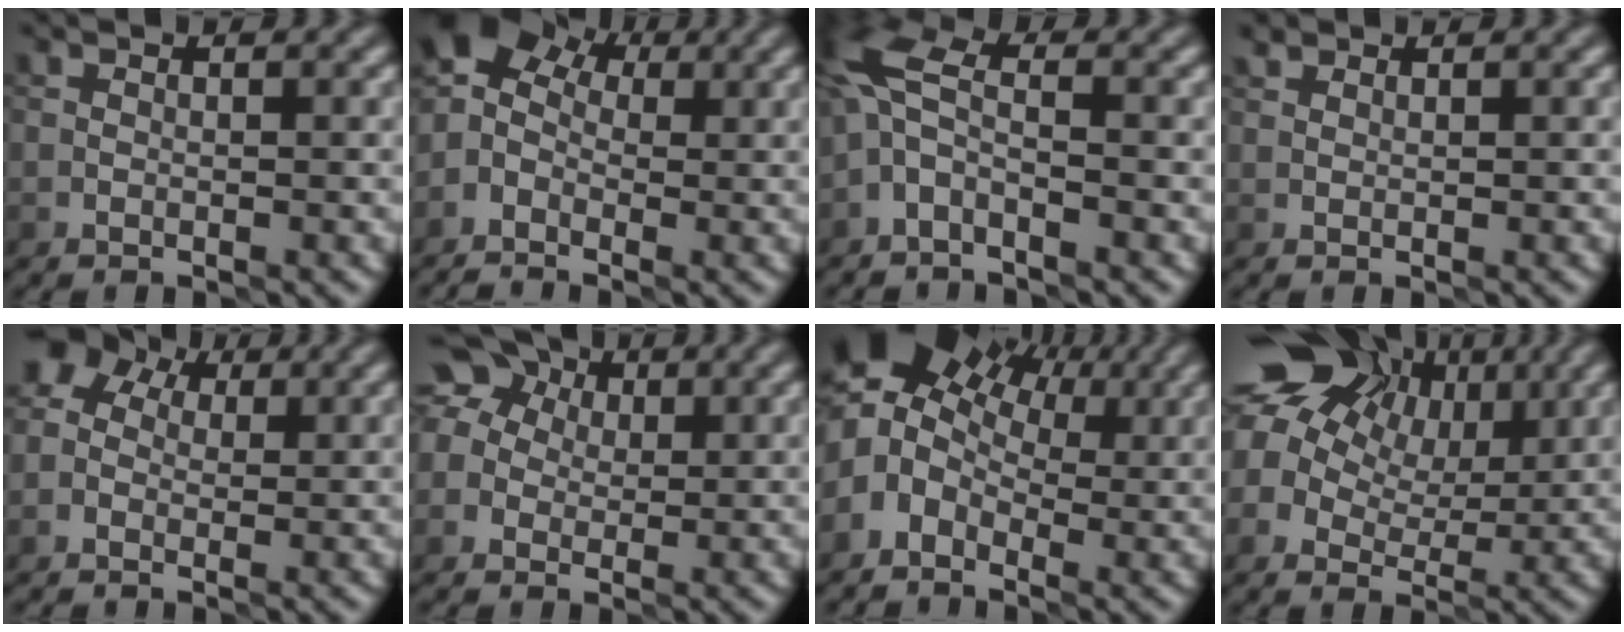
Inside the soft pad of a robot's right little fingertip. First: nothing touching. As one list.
[{"total": 6.0, "force": [-0.4, 4.5, 3.9], "torque": [-0.067, 0.021, -0.015]}, {"total": 4.3, "force": [-1.0, 1.9, 3.7], "torque": [-0.088, 0.018, -0.035]}, {"total": 0.7, "force": [0.6, 0.2, 0.0], "torque": [-0.002, 0.004, 0.010]}, {"total": 4.4, "force": [0.9, 3.6, 2.2], "torque": [-0.037, 0.025, 0.001]}, {"total": 8.1, "force": [2.1, 6.9, 3.9], "torque": [-0.078, 0.040, -0.002]}, {"total": 8.3, "force": [2.5, 6.0, 5.2], "torque": [-0.098, 0.007, 0.035]}, {"total": 14.7, "force": [6.0, 10.9, 7.9], "torque": [-0.172, 0.050, 0.094]}]